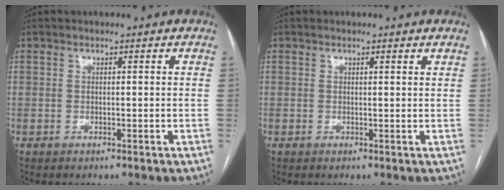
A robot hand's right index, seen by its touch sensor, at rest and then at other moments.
{"total": 1.0, "force": [0.9, 0.0, 0.4], "torque": [-0.008, 0.004, 0.009]}